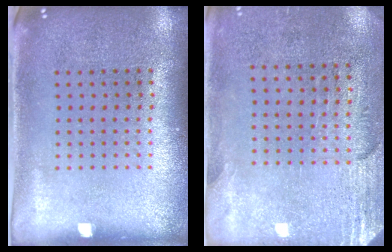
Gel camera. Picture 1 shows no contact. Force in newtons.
{"total": 2.8, "press": 2.5, "slide": 1.4}